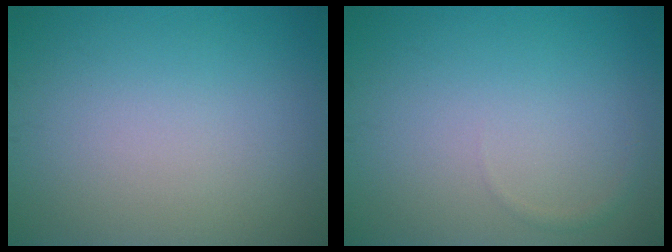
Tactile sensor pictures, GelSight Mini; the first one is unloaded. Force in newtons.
{"total": 0.5, "press": 0.5, "slide": 0.0}